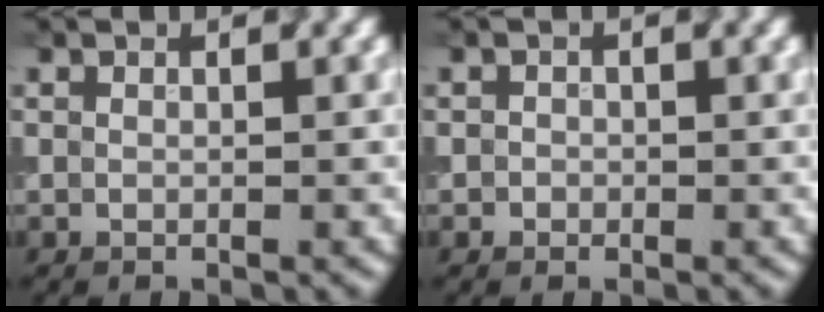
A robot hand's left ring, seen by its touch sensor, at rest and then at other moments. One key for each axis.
{"total": 0.6, "fx": -0.2, "fy": 0.6, "fz": 0.1, "tx": 0.004, "ty": -0.004, "tz": -0.004}